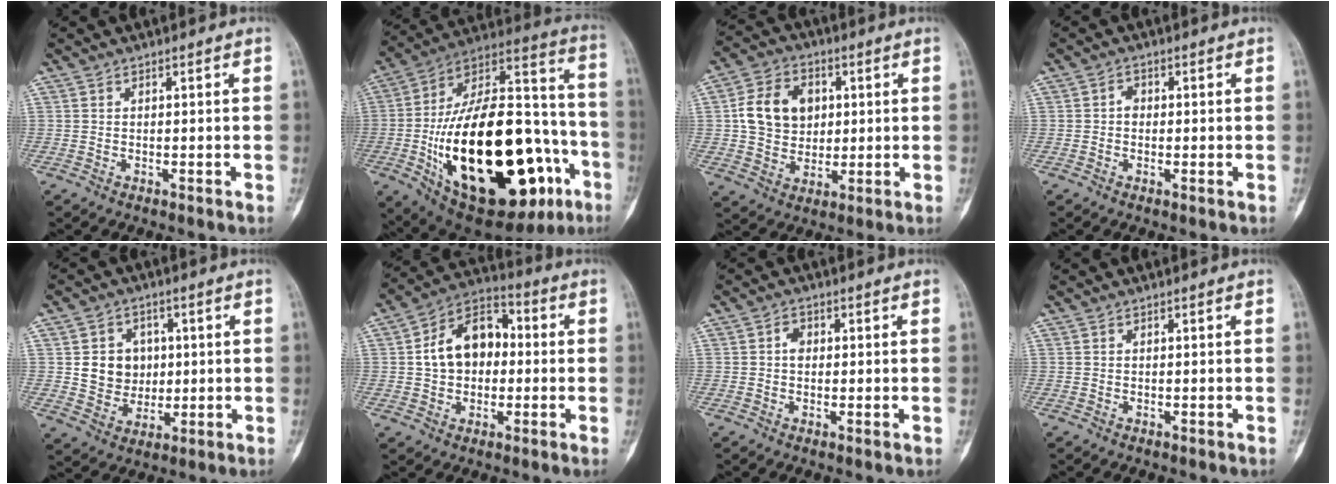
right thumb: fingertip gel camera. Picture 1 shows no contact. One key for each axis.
{"total": 41.7, "fx": -11.3, "fy": 19.1, "fz": 35.3, "tx": -0.570, "ty": 0.025, "tz": -0.158}
{"total": 12.1, "fx": 2.0, "fy": 9.5, "fz": 7.1, "tx": -0.094, "ty": 0.002, "tz": 0.034}
{"total": 2.0, "fx": 0.0, "fy": 1.4, "fz": 1.5, "tx": -0.010, "ty": 0.003, "tz": -0.008}
{"total": 10.1, "fx": 1.4, "fy": 9.1, "fz": 4.2, "tx": -0.017, "ty": 0.001, "tz": 0.032}
{"total": 13.1, "fx": 0.6, "fy": 9.5, "fz": 9.0, "tx": -0.119, "ty": 0.032, "tz": 0.001}
{"total": 2.4, "fx": 0.2, "fy": 1.7, "fz": 1.6, "tx": -0.013, "ty": 0.002, "tz": -0.001}
{"total": 0.0}